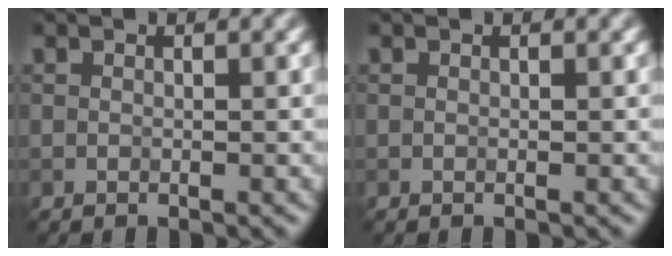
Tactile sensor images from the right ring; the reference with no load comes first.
{"total": 0.0}